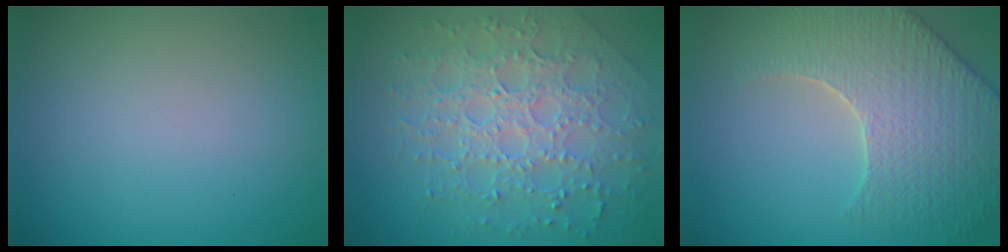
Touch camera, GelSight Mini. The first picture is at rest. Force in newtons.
{"total": 7.7, "press": 5.5, "slide": 5.4}
{"total": 6.6, "press": 5.7, "slide": 3.4}